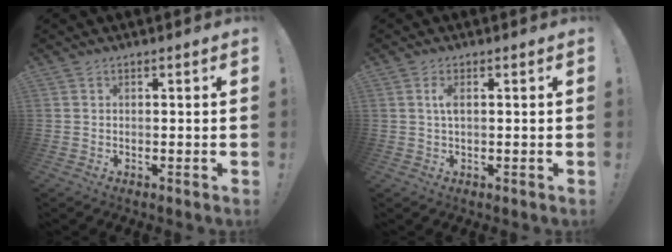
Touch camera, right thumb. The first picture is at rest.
{"total": 2.6, "force": [0.4, 0.8, 2.4], "torque": [-0.041, 0.002, 0.002]}